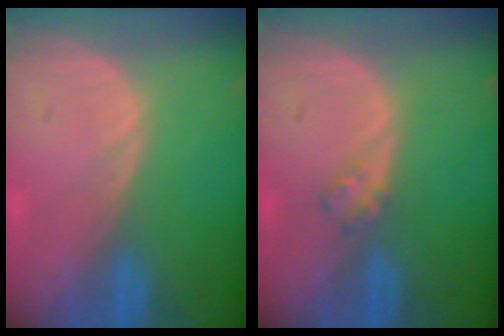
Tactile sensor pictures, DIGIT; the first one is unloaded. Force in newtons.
{"total": 1.7, "press": 1.7, "slide": 0.3}